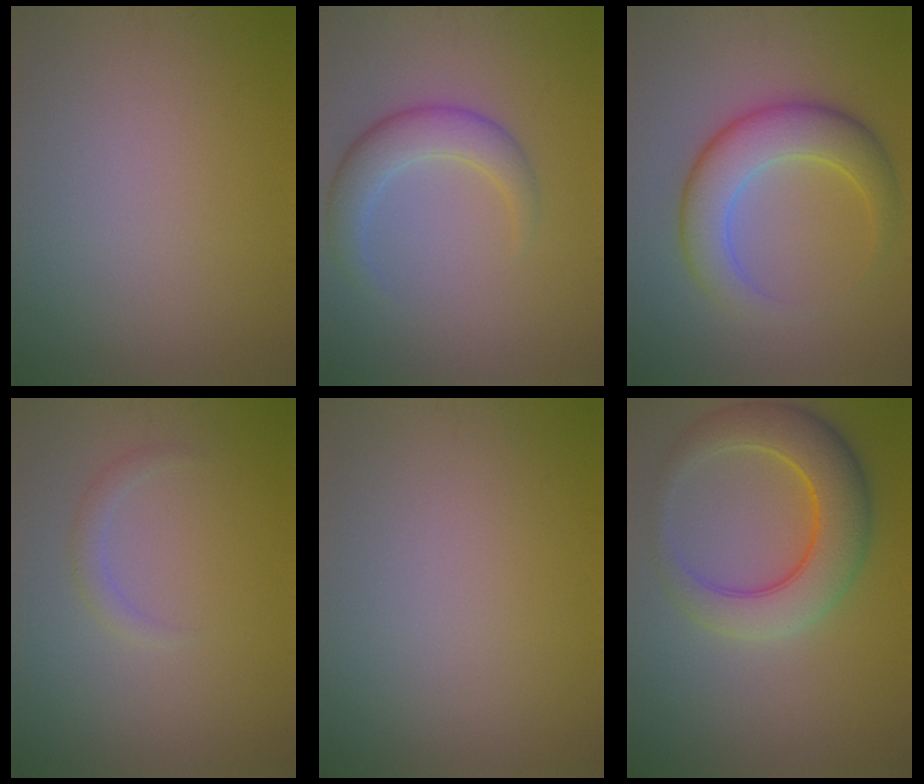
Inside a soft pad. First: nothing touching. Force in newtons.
{"total": 3.7, "press": 3.7, "slide": 0.1}
{"total": 6.0, "press": 6.0, "slide": 0.2}
{"total": 1.2, "press": 1.2, "slide": 0.1}
{"total": 0.0}
{"total": 7.0, "press": 7.0, "slide": 0.2}